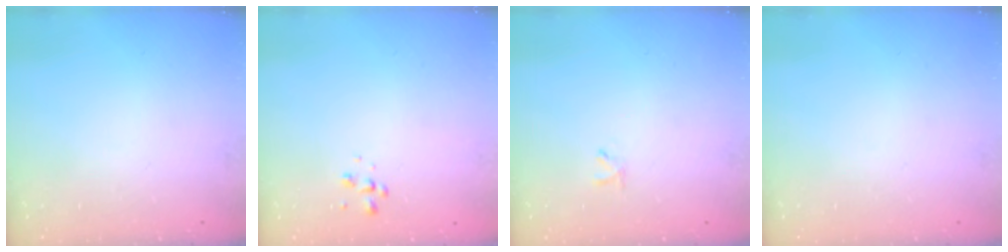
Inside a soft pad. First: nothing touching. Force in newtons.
{"total": 1.4, "press": 1.3, "slide": 0.4}
{"total": 0.0}
{"total": 0.0}